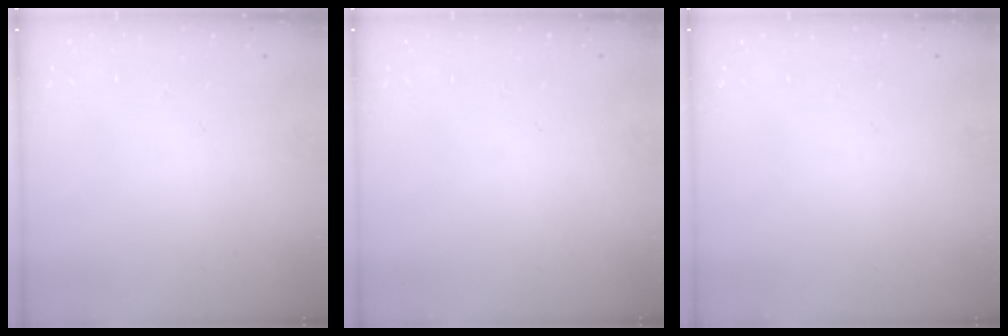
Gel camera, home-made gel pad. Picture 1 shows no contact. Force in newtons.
{"total": 0.0}
{"total": 0.0}